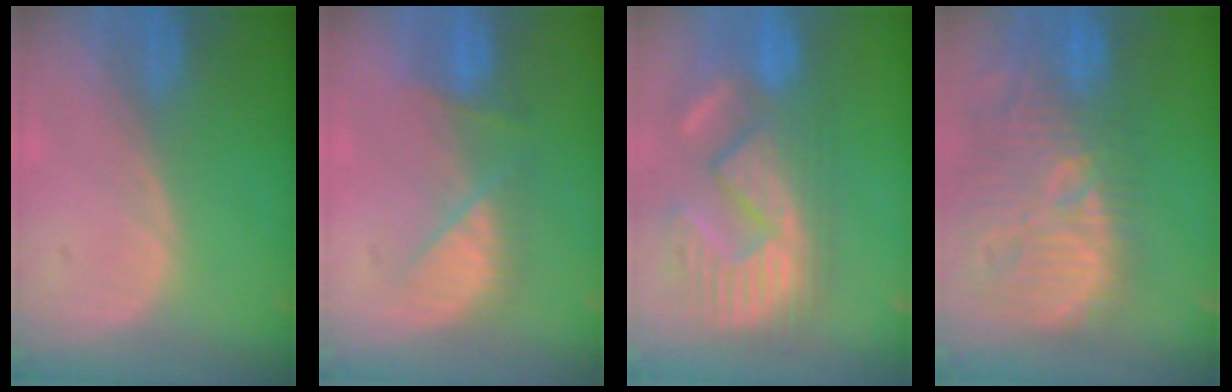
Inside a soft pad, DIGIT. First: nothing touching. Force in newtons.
{"total": 5.4, "press": 5.4, "slide": 0.5}
{"total": 12.7, "press": 11.9, "slide": 4.5}
{"total": 14.8, "press": 13.1, "slide": 6.9}